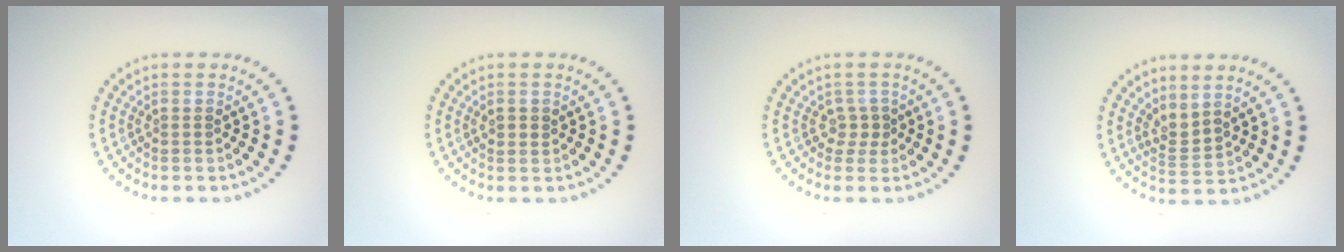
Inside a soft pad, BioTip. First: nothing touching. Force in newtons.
{"total": 1.0, "press": 1.0, "slide": 0.3}
{"total": 1.4, "press": 1.0, "slide": 1.0}
{"total": 2.1, "press": 1.4, "slide": 1.6}